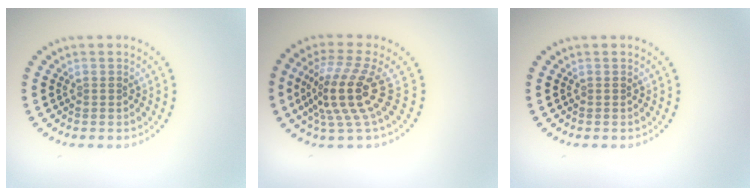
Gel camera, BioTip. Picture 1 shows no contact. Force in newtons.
{"total": 4.9, "press": 3.5, "slide": 3.4}
{"total": 0.0}